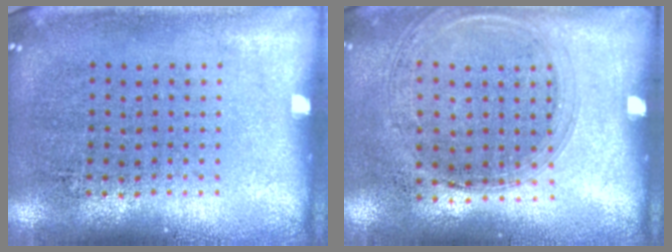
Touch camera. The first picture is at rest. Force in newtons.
{"total": 1.3, "press": 1.2, "slide": 0.5}